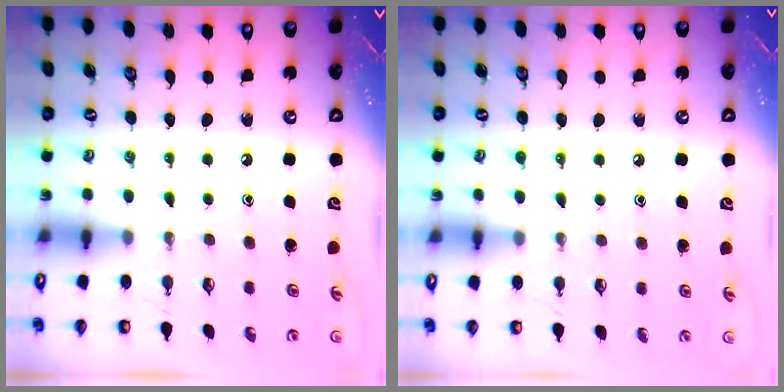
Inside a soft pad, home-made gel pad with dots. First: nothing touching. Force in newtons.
{"total": 5.2, "press": 5.1, "slide": 0.9}